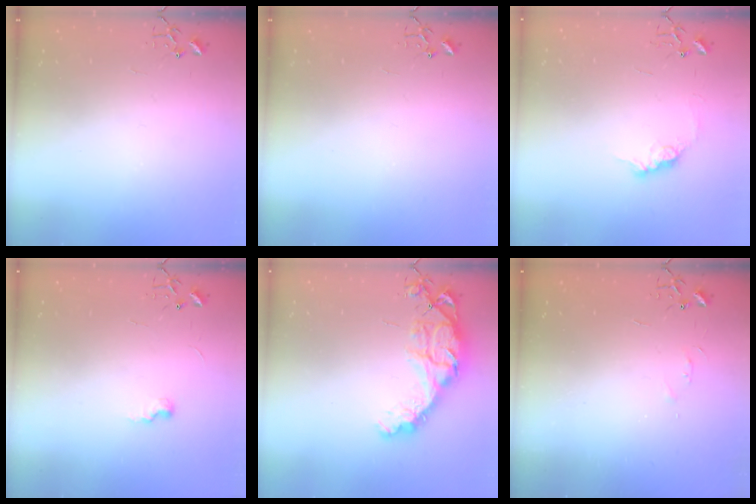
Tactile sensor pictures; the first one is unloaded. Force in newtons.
{"total": 0.0}
{"total": 9.0, "press": 9.0, "slide": 0.4}
{"total": 5.9, "press": 5.9, "slide": 0.6}
{"total": 14.7, "press": 14.7, "slide": 1.2}
{"total": 3.3, "press": 3.2, "slide": 0.5}